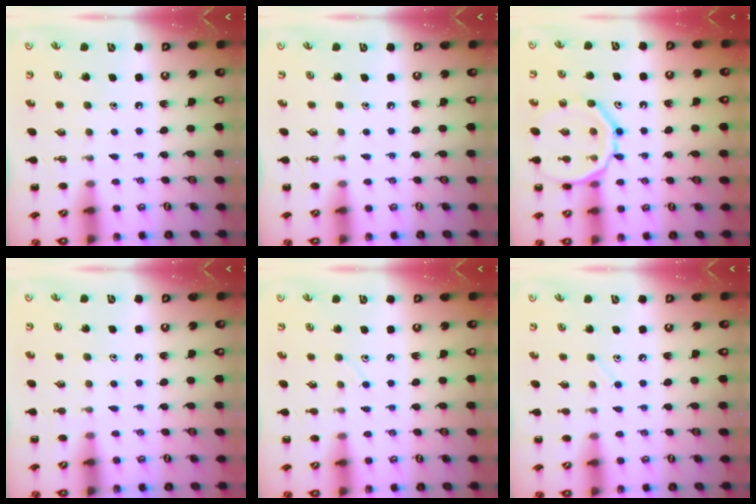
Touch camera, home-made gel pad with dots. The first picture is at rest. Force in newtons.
{"total": 0.0}
{"total": 15.7, "press": 15.7, "slide": 1.3}
{"total": 4.2, "press": 3.9, "slide": 1.5}
{"total": 6.1, "press": 5.8, "slide": 2.1}
{"total": 4.0, "press": 3.8, "slide": 1.2}